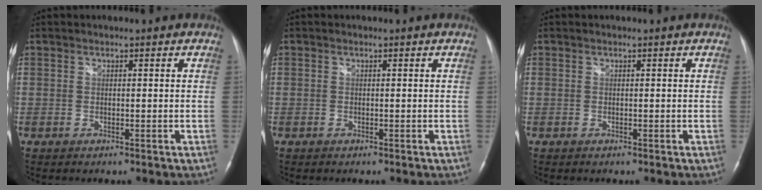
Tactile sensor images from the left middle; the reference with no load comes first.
{"total": 0.0}
{"total": 0.0}